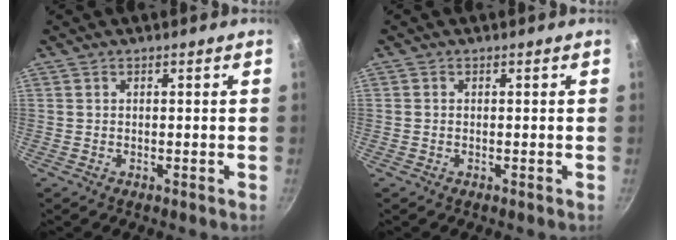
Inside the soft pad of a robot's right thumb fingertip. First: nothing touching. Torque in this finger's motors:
{"motor_torque": [-0.30, 0.06, 0.47, -0.20, -0.03]}